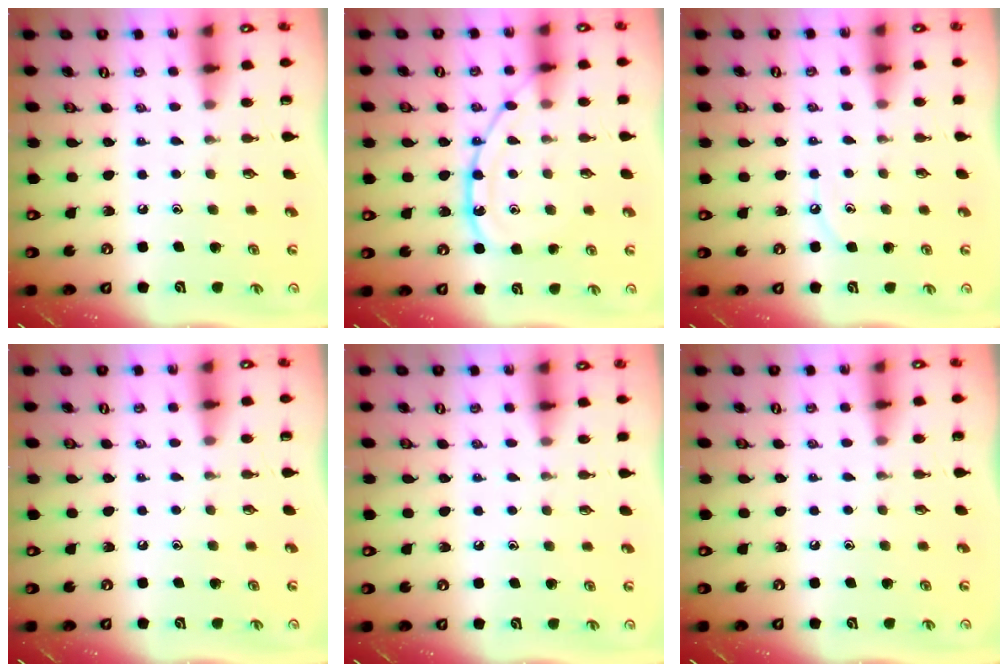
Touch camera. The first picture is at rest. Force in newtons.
{"total": 14.0, "press": 13.9, "slide": 1.3}
{"total": 4.5, "press": 4.5, "slide": 0.3}
{"total": 0.0}
{"total": 3.1, "press": 3.1, "slide": 0.6}
{"total": 0.0}